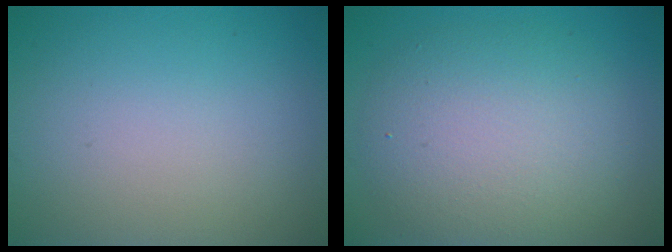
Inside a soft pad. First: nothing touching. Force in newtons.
{"total": 6.7, "press": 6.7, "slide": 0.9}